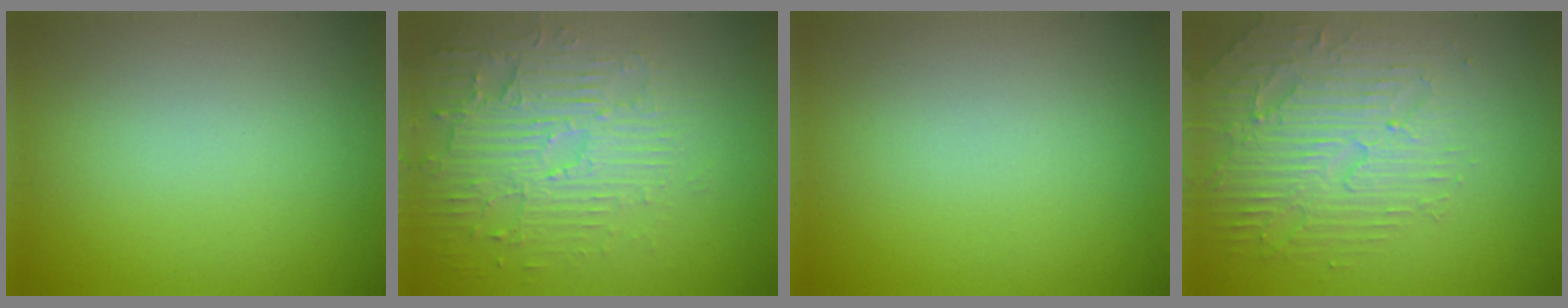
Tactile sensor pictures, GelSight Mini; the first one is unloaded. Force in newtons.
{"total": 4.1, "press": 3.8, "slide": 1.5}
{"total": 0.0}
{"total": 4.2, "press": 4.1, "slide": 0.7}